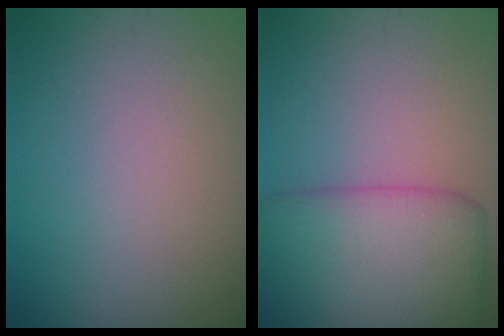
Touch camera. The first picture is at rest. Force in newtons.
{"total": 7.5, "press": 7.5, "slide": 0.1}